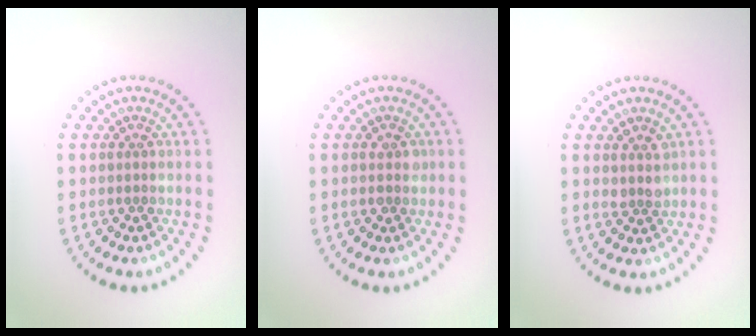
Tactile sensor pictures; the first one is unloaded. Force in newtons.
{"total": 1.0, "press": 1.0, "slide": 0.1}
{"total": 1.5, "press": 1.4, "slide": 0.6}